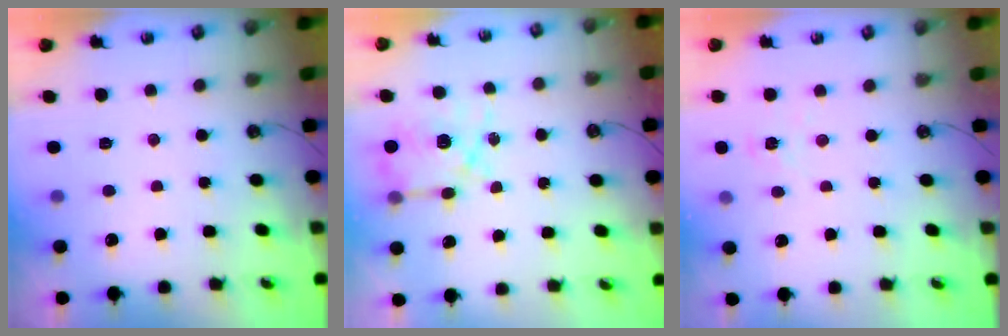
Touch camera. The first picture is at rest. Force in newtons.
{"total": 10.1, "press": 10.0, "slide": 0.6}
{"total": 5.8, "press": 5.8, "slide": 0.5}